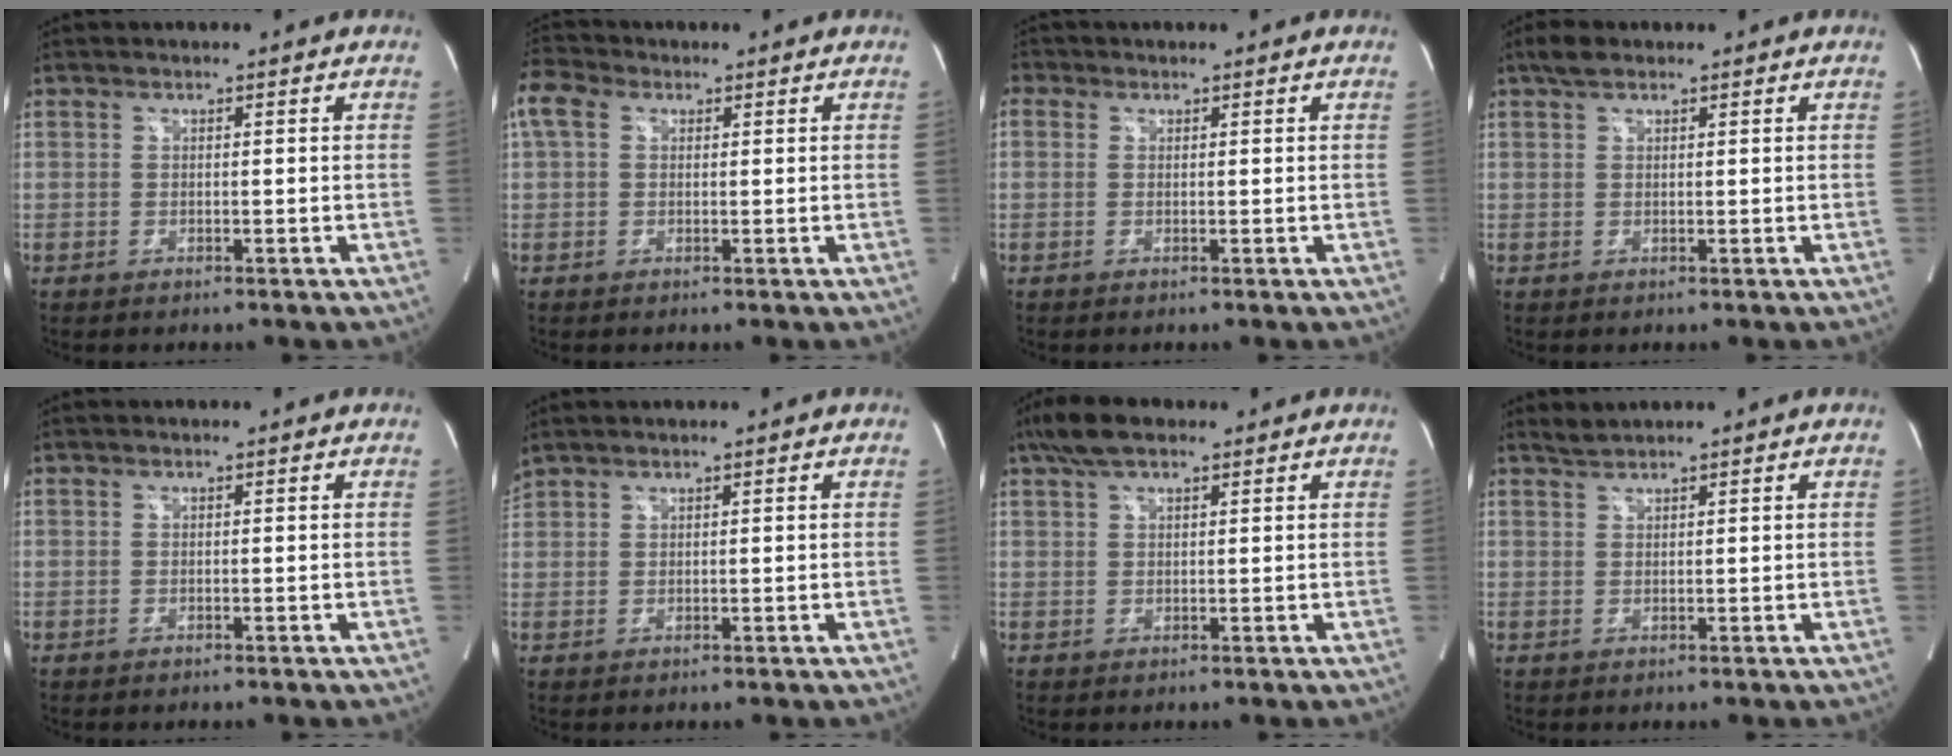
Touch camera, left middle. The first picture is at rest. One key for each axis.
{"total": 5.9, "fx": 2.4, "fy": 4.1, "fz": 3.5, "tx": -0.097, "ty": 0.039, "tz": 0.046}
{"total": 1.8, "fx": 0.7, "fy": 1.6, "fz": 0.6, "tx": -0.010, "ty": 0.010, "tz": 0.010}
{"total": 2.3, "fx": 1.7, "fy": 1.0, "fz": 1.2, "tx": -0.030, "ty": 0.012, "tz": 0.032}
{"total": 0.0}
{"total": 2.7, "fx": 2.5, "fy": 0.1, "fz": 1.0, "tx": -0.034, "ty": 0.032, "tz": 0.054}
{"total": 5.8, "fx": 4.1, "fy": 2.0, "fz": 3.6, "tx": -0.080, "ty": 0.020, "tz": 0.078}
{"total": 1.5, "fx": 1.4, "fy": -0.4, "fz": 0.0, "tx": -0.006, "ty": 0.003, "tz": 0.034}